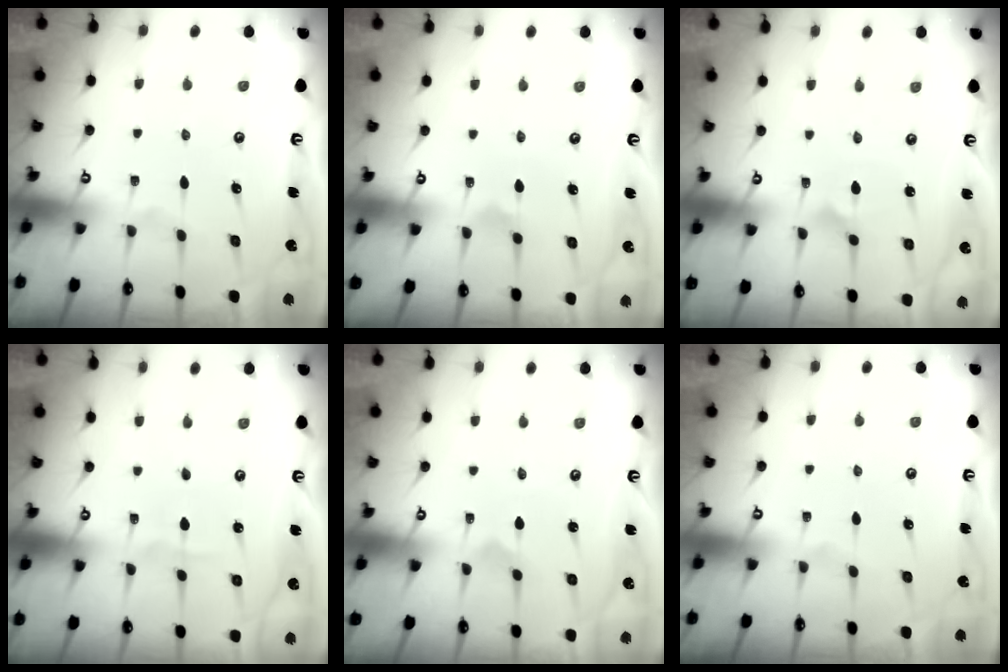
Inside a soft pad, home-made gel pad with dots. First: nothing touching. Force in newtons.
{"total": 3.4, "press": 3.3, "slide": 0.6}
{"total": 2.4, "press": 2.4, "slide": 0.2}
{"total": 2.3, "press": 2.3, "slide": 0.3}
{"total": 0.0}
{"total": 0.0}